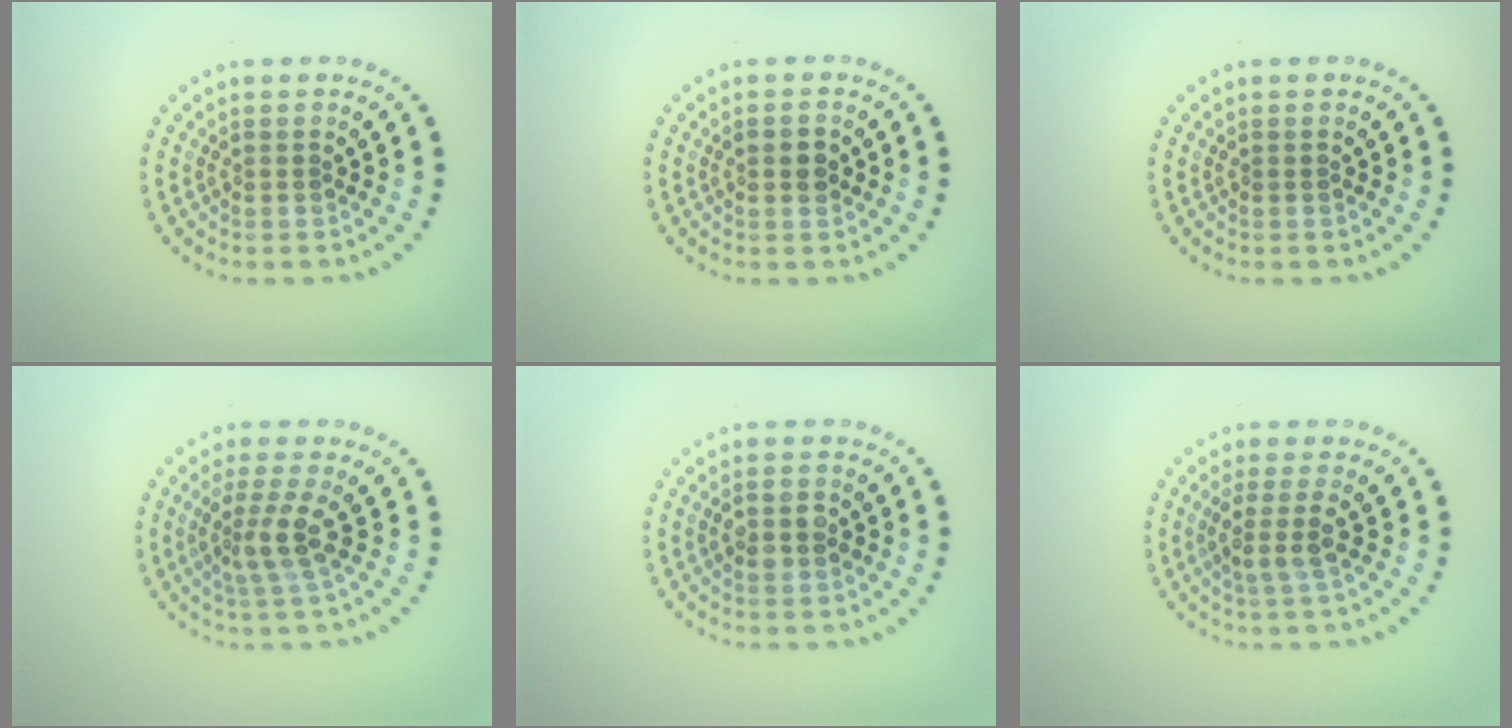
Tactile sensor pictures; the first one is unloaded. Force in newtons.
{"total": 2.0, "press": 2.0, "slide": 0.2}
{"total": 0.0}
{"total": 2.8, "press": 2.2, "slide": 1.8}
{"total": 1.8, "press": 1.8, "slide": 0.2}
{"total": 2.3, "press": 1.9, "slide": 1.3}